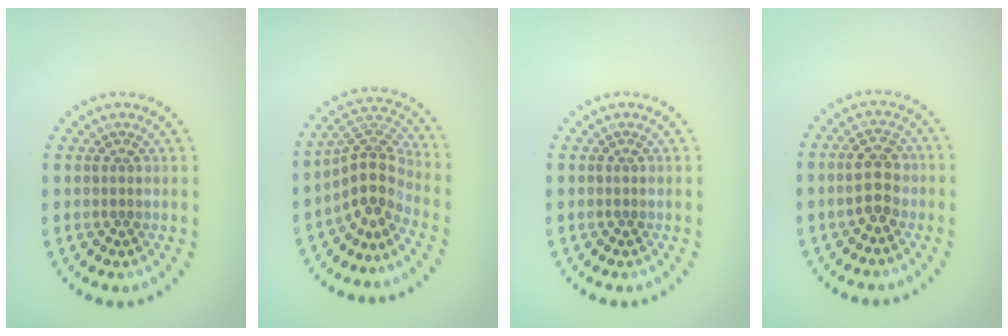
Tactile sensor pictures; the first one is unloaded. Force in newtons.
{"total": 4.1, "press": 3.0, "slide": 2.8}
{"total": 0.0}
{"total": 3.0, "press": 3.0, "slide": 0.4}